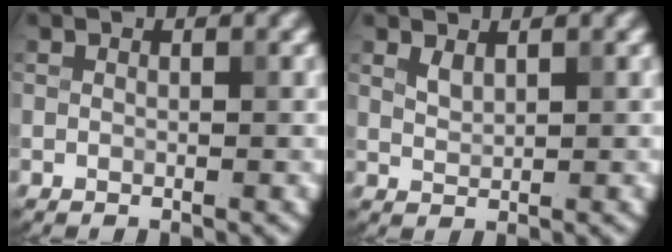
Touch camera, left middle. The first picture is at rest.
{"total": 1.1, "force": [0.8, 0.5, 0.6], "torque": [-0.017, -0.001, 0.021]}